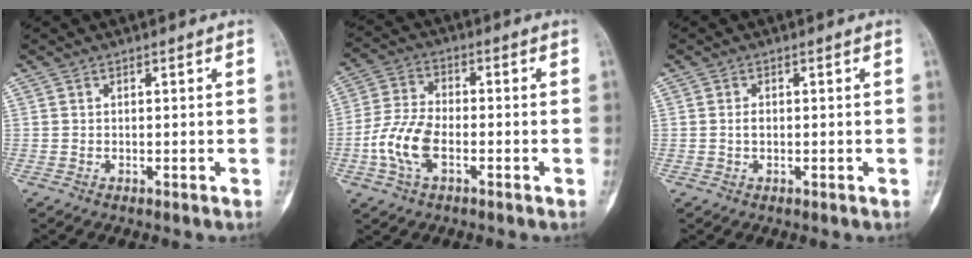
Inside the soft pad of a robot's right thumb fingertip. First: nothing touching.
{"total": 9.2, "force": [-2.9, 4.9, 7.2], "torque": [-0.157, 0.018, -0.060]}
{"total": 1.1, "force": [0.0, 0.7, 0.8], "torque": [-0.012, 0.002, -0.001]}